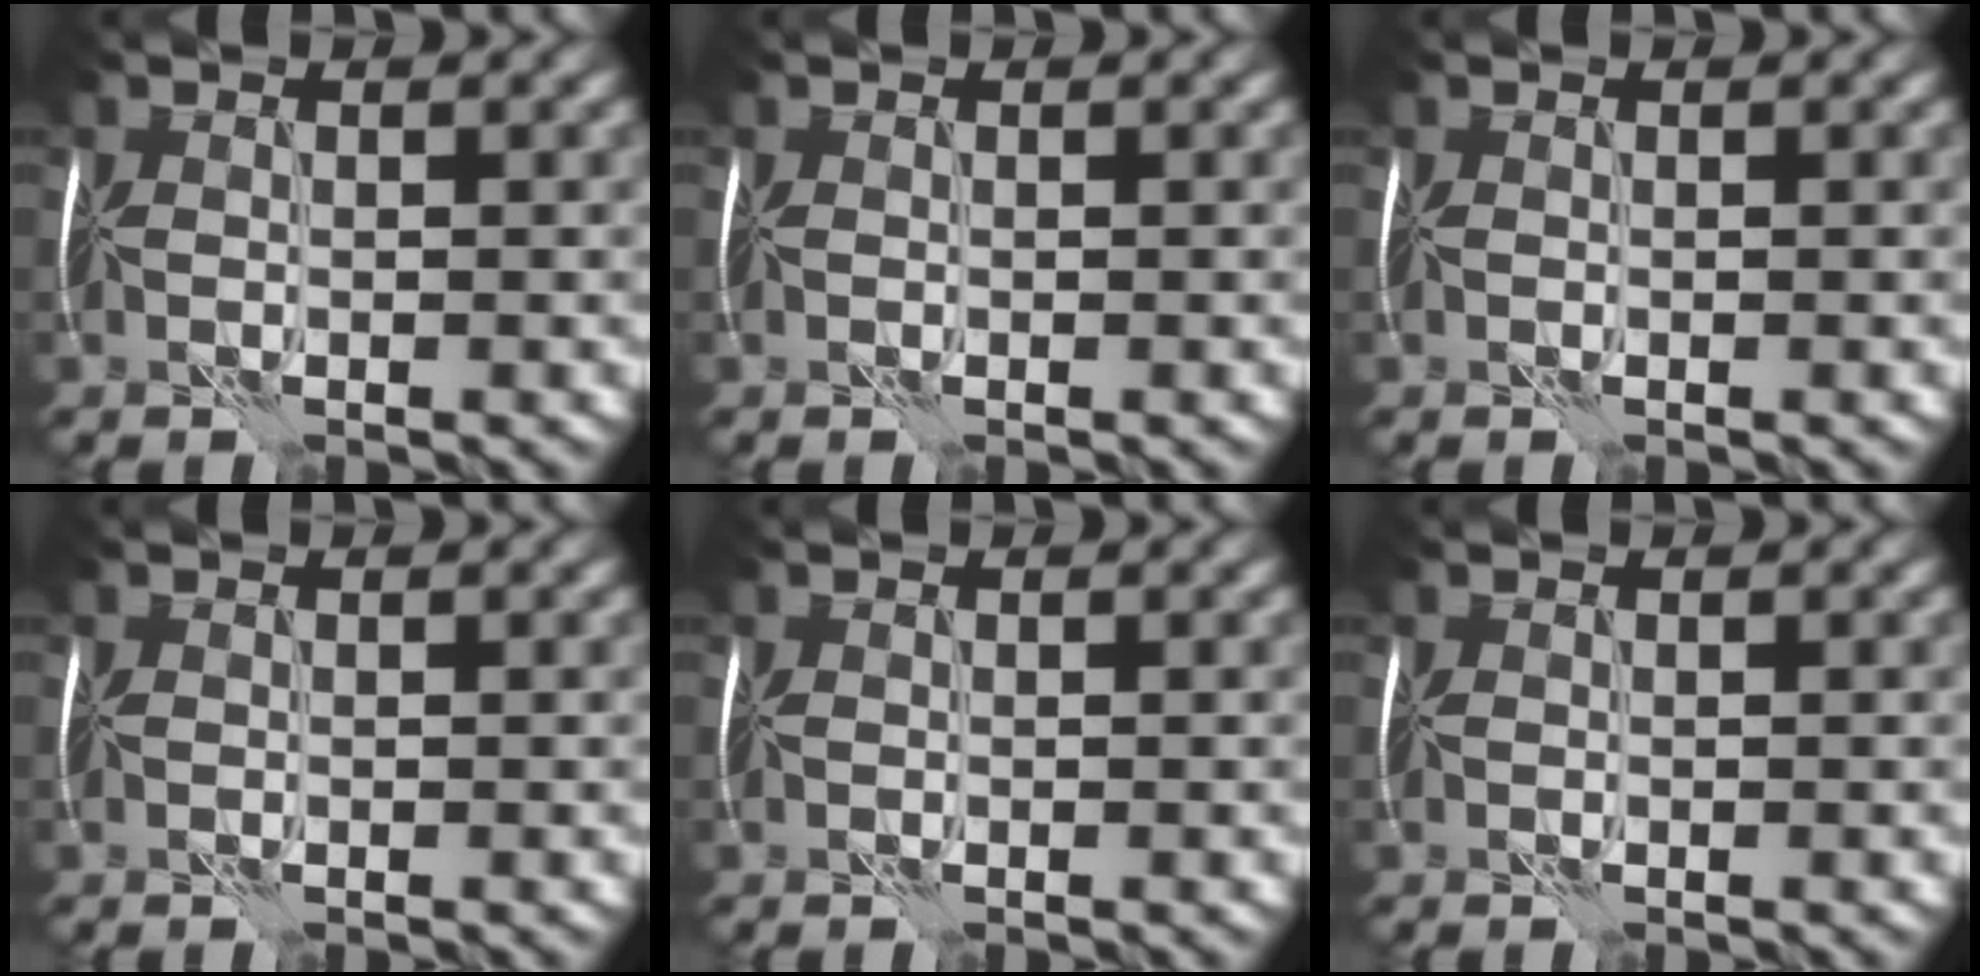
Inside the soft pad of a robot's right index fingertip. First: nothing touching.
{"total": 0.0}
{"total": 0.0}
{"total": 0.0}
{"total": 0.0}
{"total": 0.0}